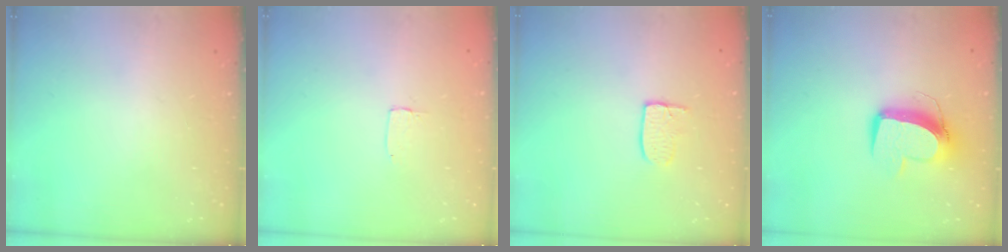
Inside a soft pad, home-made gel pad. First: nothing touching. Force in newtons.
{"total": 1.2, "press": 1.2, "slide": 0.0}
{"total": 4.9, "press": 4.9, "slide": 0.3}
{"total": 11.1, "press": 11.0, "slide": 1.4}